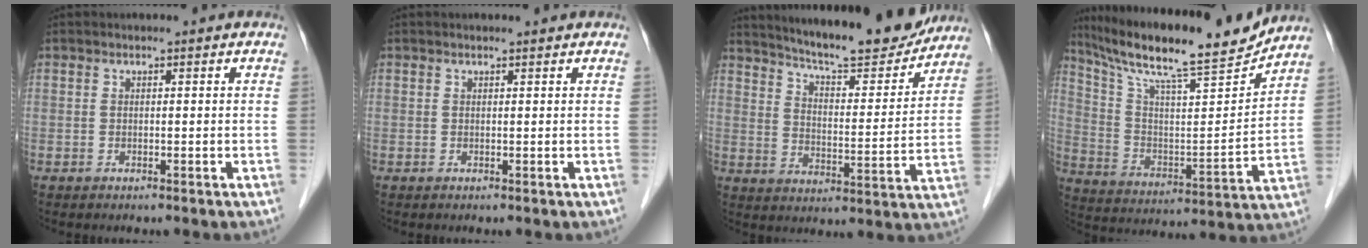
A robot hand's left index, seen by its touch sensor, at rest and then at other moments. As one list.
[{"total": 0.6, "force": [0.6, -0.1, 0.1], "torque": [-0.006, -0.001, 0.008]}, {"total": 17.0, "force": [15.6, 1.8, 6.6], "torque": [-0.106, -0.023, 0.221]}, {"total": 20.5, "force": [17.9, 1.1, 10.0], "torque": [-0.183, -0.016, 0.289]}]